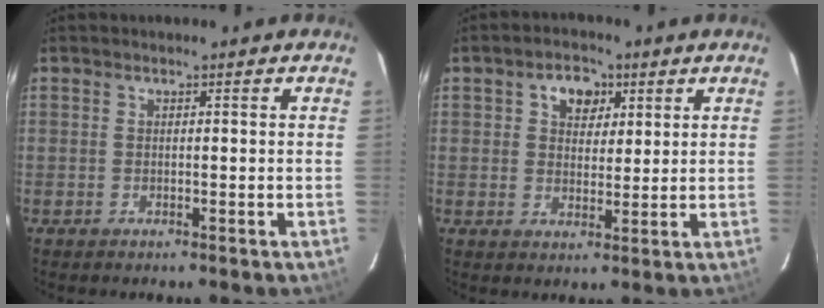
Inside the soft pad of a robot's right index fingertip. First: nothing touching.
{"total": 5.7, "force": [2.4, 4.2, 3.0], "torque": [-0.042, 0.014, 0.041]}